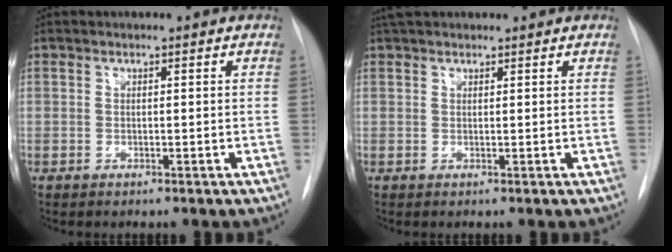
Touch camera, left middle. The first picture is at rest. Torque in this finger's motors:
{"motor_torque": [0.39, -0.41, -0.05, 0.00]}